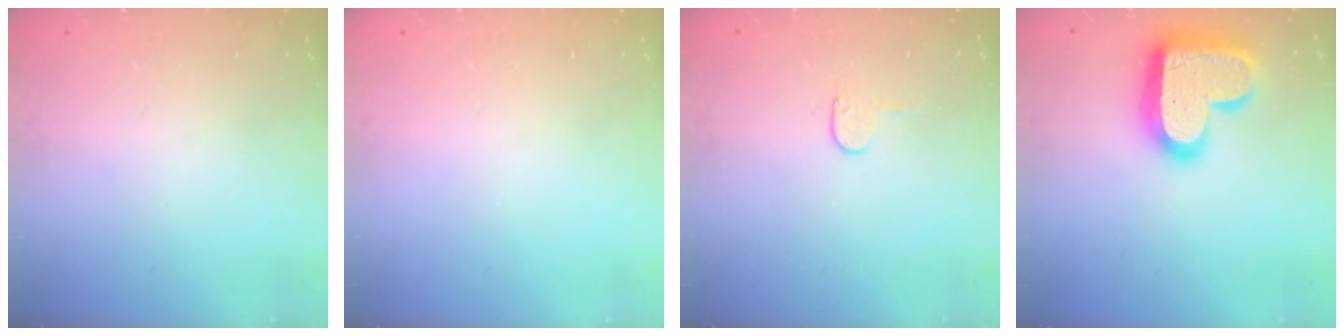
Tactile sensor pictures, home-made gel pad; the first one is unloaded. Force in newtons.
{"total": 0.0}
{"total": 4.5, "press": 4.5, "slide": 0.5}
{"total": 20.2, "press": 20.1, "slide": 1.3}